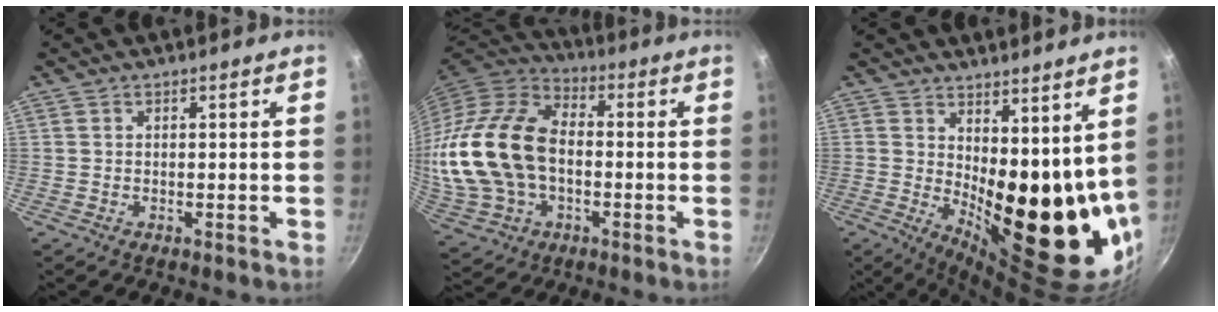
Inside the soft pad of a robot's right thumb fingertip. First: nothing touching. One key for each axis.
{"total": 23.0, "fx": -1.2, "fy": 15.6, "fz": 16.8, "tx": -0.329, "ty": 0.032, "tz": -0.017}
{"total": 18.2, "fx": 5.2, "fy": 8.2, "fz": 15.3, "tx": -0.181, "ty": -0.062, "tz": 0.097}